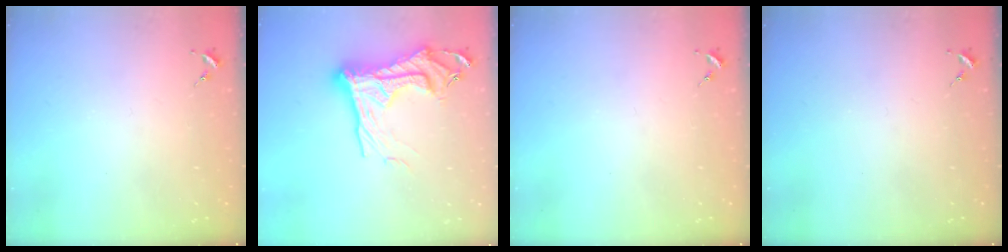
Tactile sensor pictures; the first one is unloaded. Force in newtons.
{"total": 20.6, "press": 20.5, "slide": 2.0}
{"total": 0.0}
{"total": 0.0}